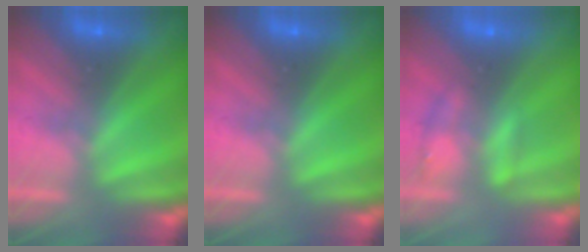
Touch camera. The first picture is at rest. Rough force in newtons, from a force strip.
{"total": 0.0}
{"total": 2.2}